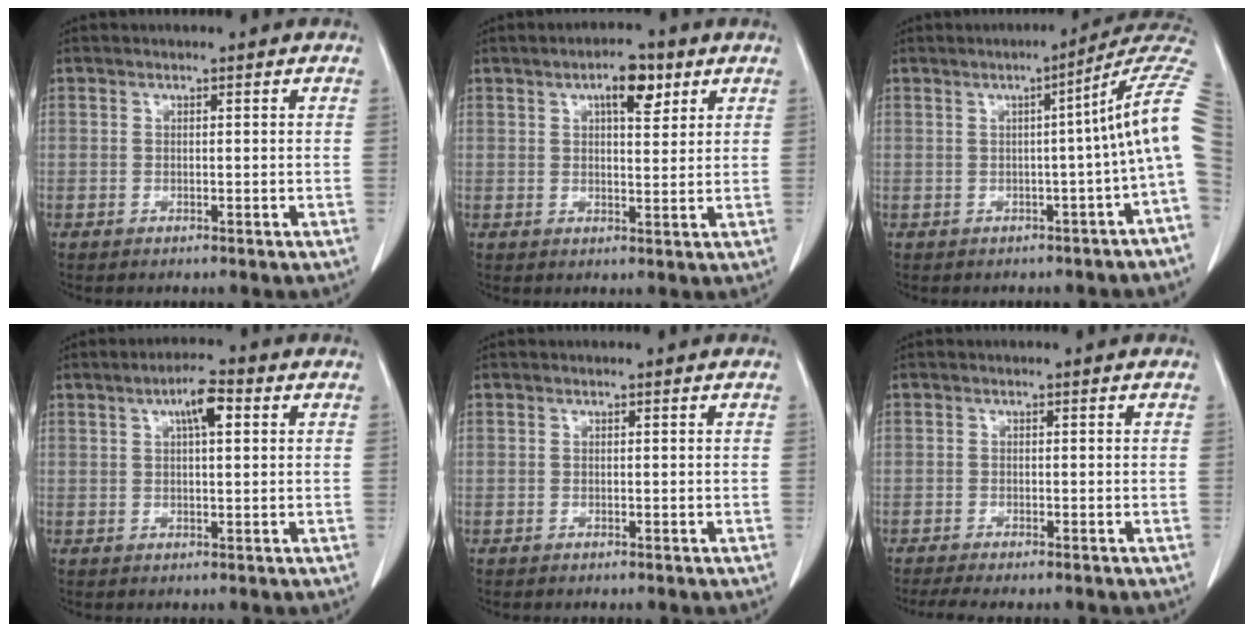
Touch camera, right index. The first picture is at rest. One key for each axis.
{"total": 5.4, "fx": 2.8, "fy": 1.9, "fz": 4.3, "tx": -0.069, "ty": 0.006, "tz": 0.041}
{"total": 8.8, "fx": 0.0, "fy": -1.6, "fz": 8.6, "tx": -0.088, "ty": 0.024, "tz": -0.010}
{"total": 4.8, "fx": 1.8, "fy": 1.0, "fz": 4.3, "tx": -0.078, "ty": 0.011, "tz": 0.029}
{"total": 0.0}
{"total": 4.2, "fx": -3.5, "fy": 0.5, "fz": 2.3, "tx": -0.034, "ty": -0.010, "tz": -0.053}